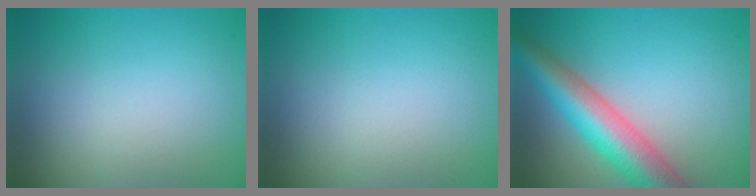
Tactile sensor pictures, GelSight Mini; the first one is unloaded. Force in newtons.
{"total": 0.0}
{"total": 7.5, "press": 7.5, "slide": 0.2}